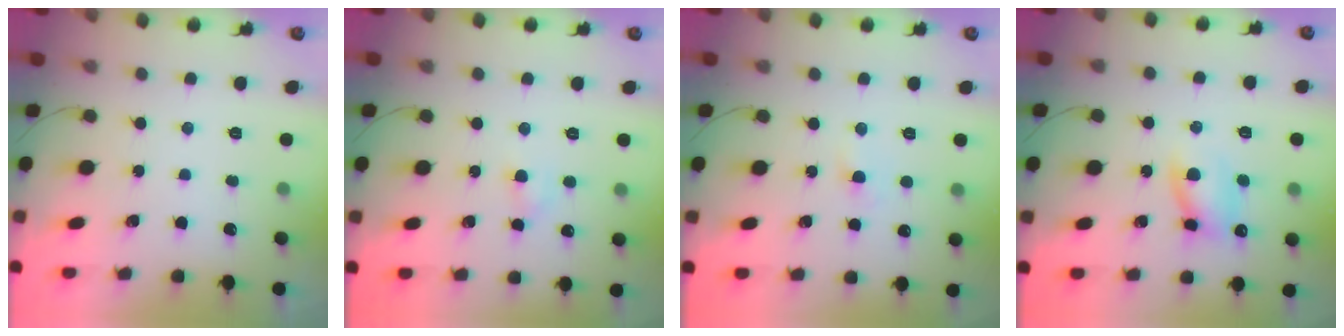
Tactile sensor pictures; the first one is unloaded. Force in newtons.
{"total": 3.0, "press": 2.8, "slide": 1.0}
{"total": 1.8, "press": 1.6, "slide": 0.8}
{"total": 8.3, "press": 8.1, "slide": 1.9}